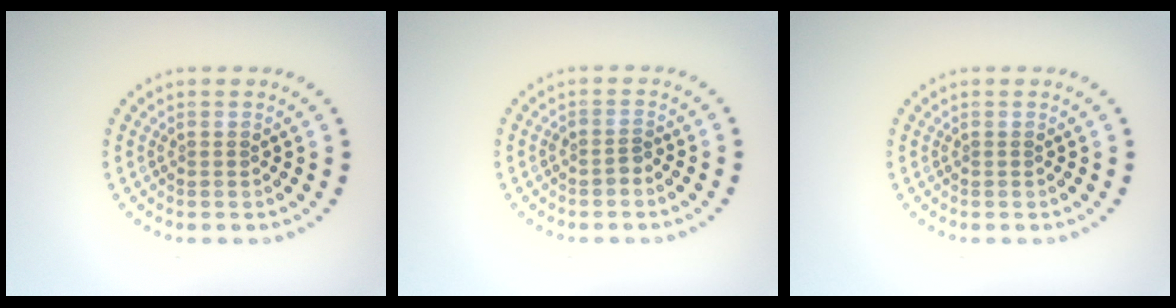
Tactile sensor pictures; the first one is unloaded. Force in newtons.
{"total": 1.1, "press": 0.9, "slide": 0.7}
{"total": 0.0}